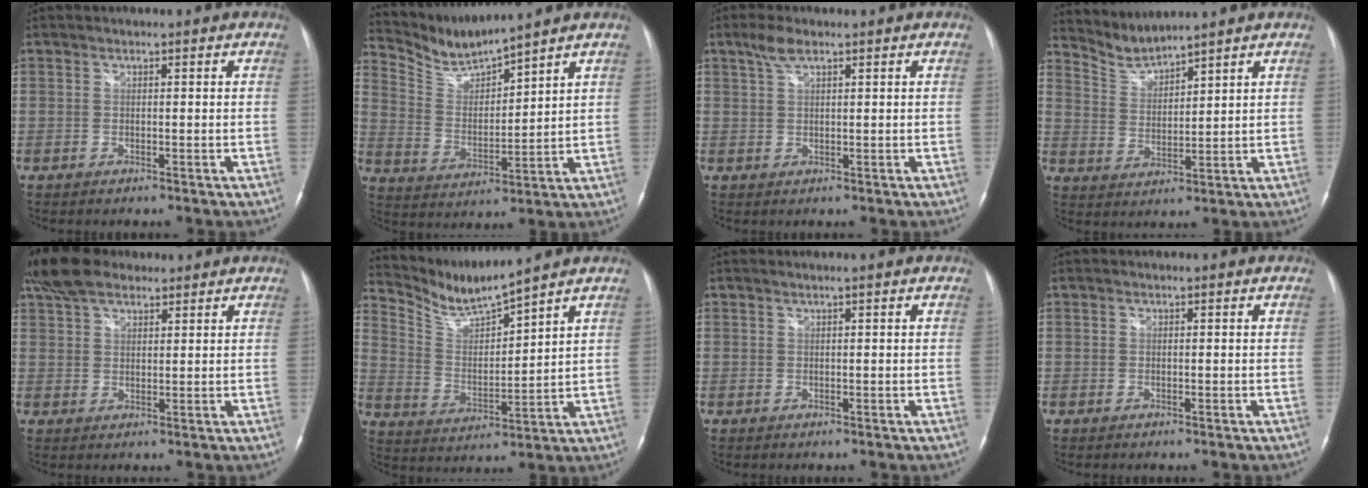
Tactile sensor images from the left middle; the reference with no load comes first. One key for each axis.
{"total": 7.9, "fx": 7.8, "fy": -0.7, "fz": 1.2, "tx": -0.043, "ty": -0.003, "tz": 0.169}
{"total": 2.8, "fx": 1.8, "fy": 0.9, "fz": 1.9, "tx": -0.045, "ty": 0.011, "tz": 0.040}
{"total": 4.7, "fx": 4.7, "fy": -0.7, "fz": -0.4, "tx": -0.004, "ty": -0.005, "tz": 0.103}
{"total": 8.4, "fx": 6.4, "fy": 3.7, "fz": 3.9, "tx": -0.085, "ty": 0.033, "tz": 0.124}
{"total": 8.4, "fx": 8.1, "fy": -1.3, "fz": 1.8, "tx": -0.052, "ty": -0.008, "tz": 0.172}
{"total": 0.5, "fx": 0.4, "fy": -0.2, "fz": 0.3, "tx": -0.013, "ty": 0.002, "tz": 0.013}
{"total": 0.0}